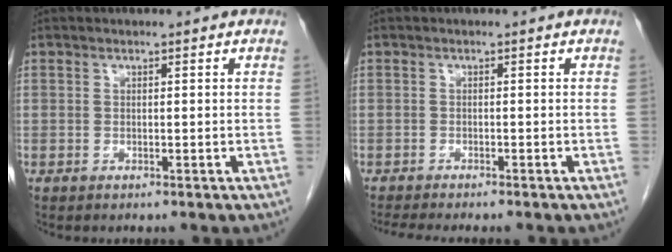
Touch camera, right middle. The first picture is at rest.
{"total": 6.2, "force": [-5.4, 0.5, 3.0], "torque": [-0.037, -0.011, -0.082]}